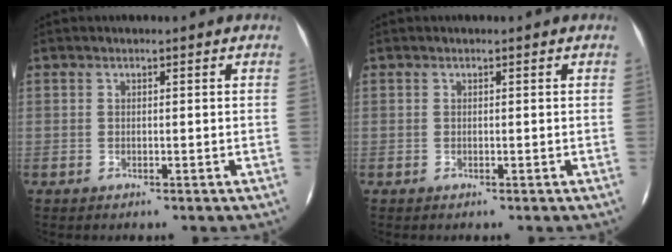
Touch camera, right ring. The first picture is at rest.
{"total": 0.0}